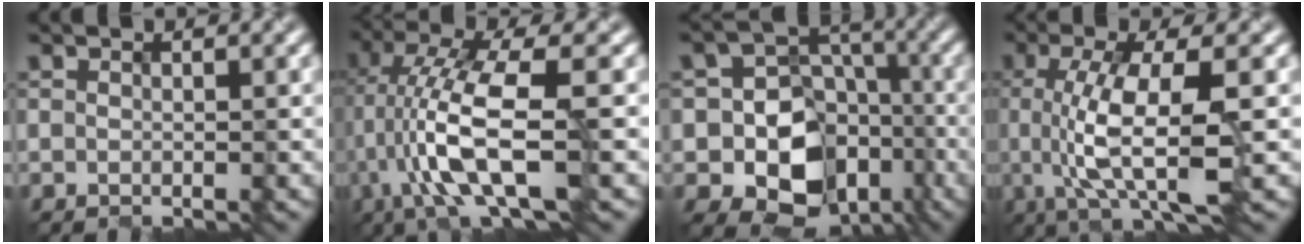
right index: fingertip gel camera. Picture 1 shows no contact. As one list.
[{"total": 9.3, "force": [-2.3, 2.4, 8.7], "torque": [-0.179, 0.004, -0.040]}, {"total": 11.0, "force": [-4.2, 8.4, 5.6], "torque": [-0.072, -0.014, -0.077]}, {"total": 7.8, "force": [-1.0, 2.4, 7.4], "torque": [-0.140, -0.008, -0.009]}]